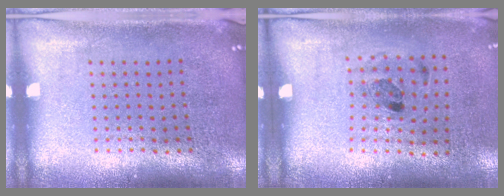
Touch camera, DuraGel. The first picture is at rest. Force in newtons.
{"total": 1.2, "press": 0.7, "slide": 0.9}